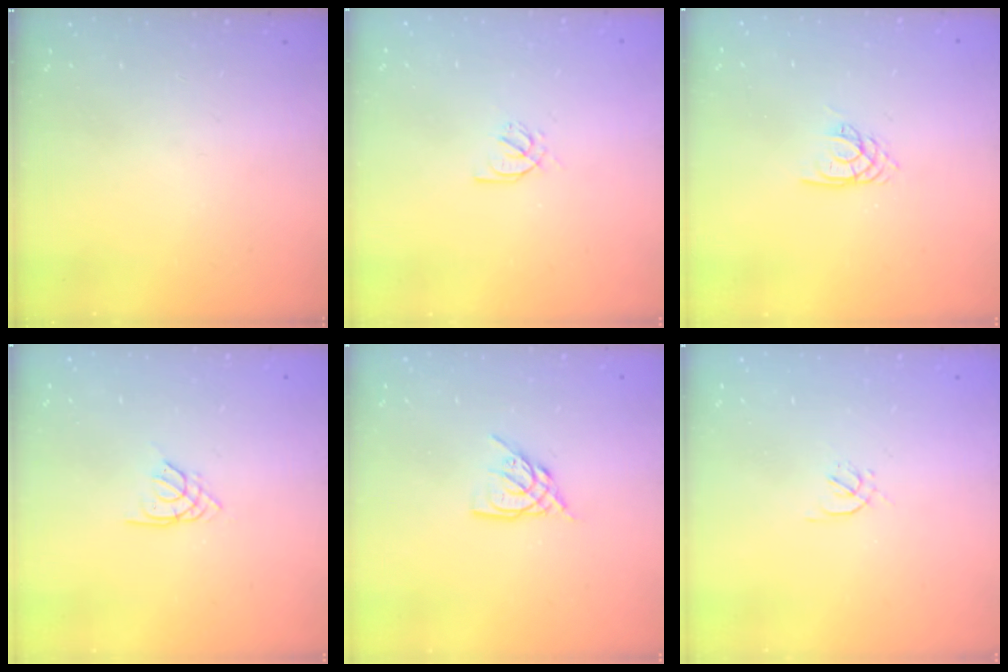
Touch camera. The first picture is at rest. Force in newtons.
{"total": 2.6, "press": 2.6, "slide": 0.4}
{"total": 2.7, "press": 2.7, "slide": 0.1}
{"total": 2.3, "press": 2.3, "slide": 0.5}
{"total": 8.0, "press": 7.9, "slide": 1.1}
{"total": 1.6, "press": 1.6, "slide": 0.4}